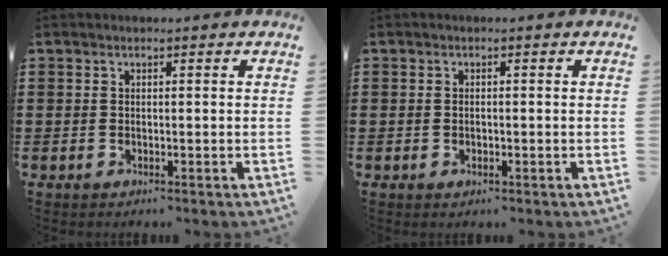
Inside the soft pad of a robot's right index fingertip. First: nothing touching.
{"total": 0.8, "force": [-0.1, 0.5, 0.6], "torque": [-0.013, 0.002, -0.003]}